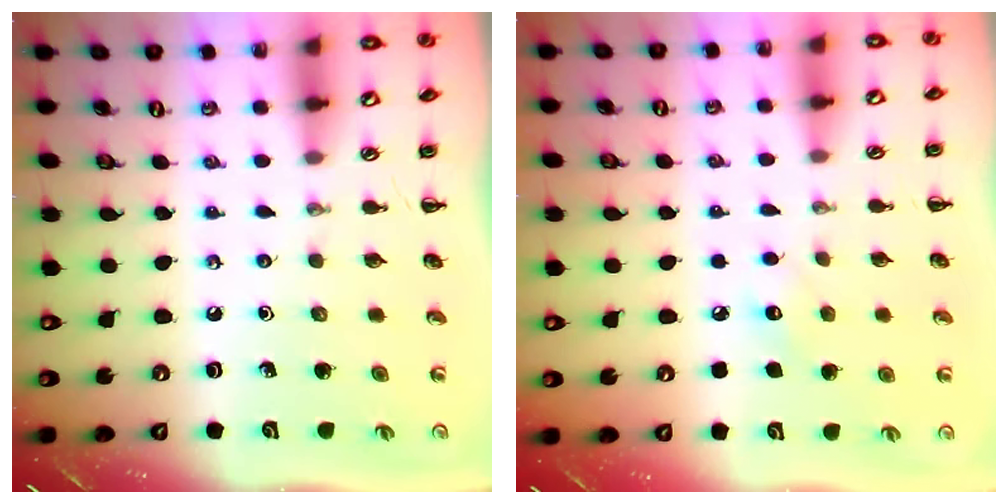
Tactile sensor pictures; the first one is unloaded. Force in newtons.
{"total": 5.9, "press": 5.8, "slide": 1.2}